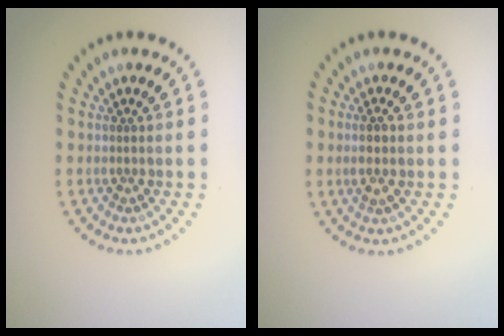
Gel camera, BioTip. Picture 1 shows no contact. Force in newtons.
{"total": 1.5, "press": 1.3, "slide": 0.8}